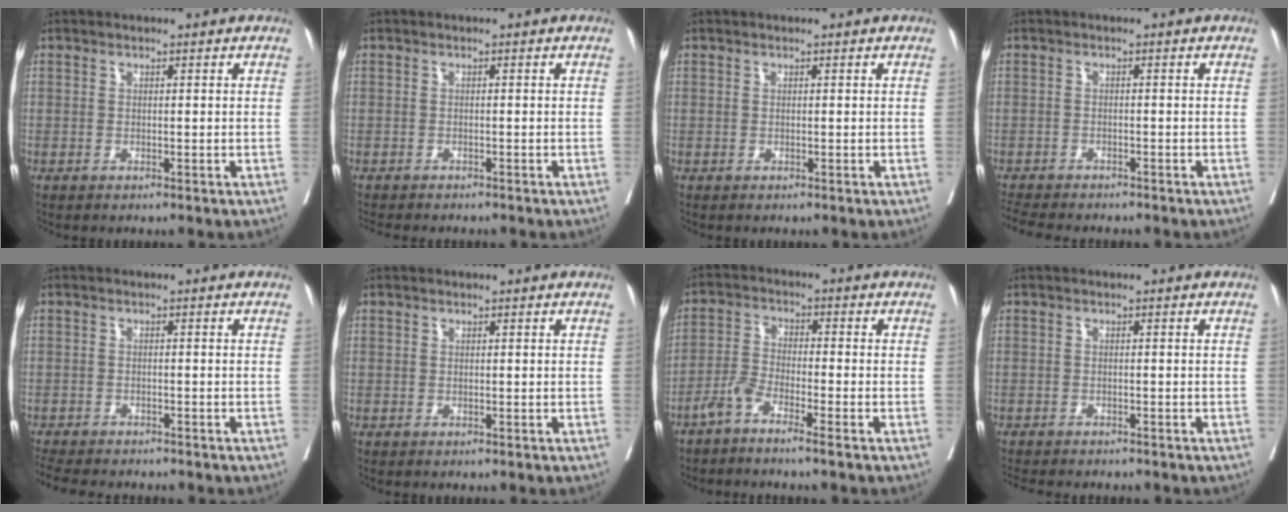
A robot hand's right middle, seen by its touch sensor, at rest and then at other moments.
{"total": 5.8, "force": [-5.1, 1.3, 2.3], "torque": [-0.033, -0.009, -0.072]}
{"total": 0.0}
{"total": 7.3, "force": [-6.7, 1.4, 2.7], "torque": [-0.043, -0.010, -0.103]}
{"total": 8.3, "force": [-7.4, 1.8, 3.1], "torque": [-0.053, -0.011, -0.111]}
{"total": 0.0}
{"total": 4.3, "force": [-3.3, 0.1, 2.7], "torque": [-0.066, 0.001, -0.073]}
{"total": 6.7, "force": [-6.0, 1.5, 2.6], "torque": [-0.039, -0.007, -0.085]}